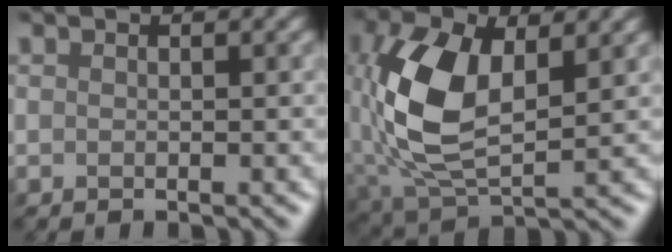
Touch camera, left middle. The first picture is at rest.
{"total": 8.9, "force": [0.7, 4.9, 7.4], "torque": [-0.190, 0.001, 0.012]}